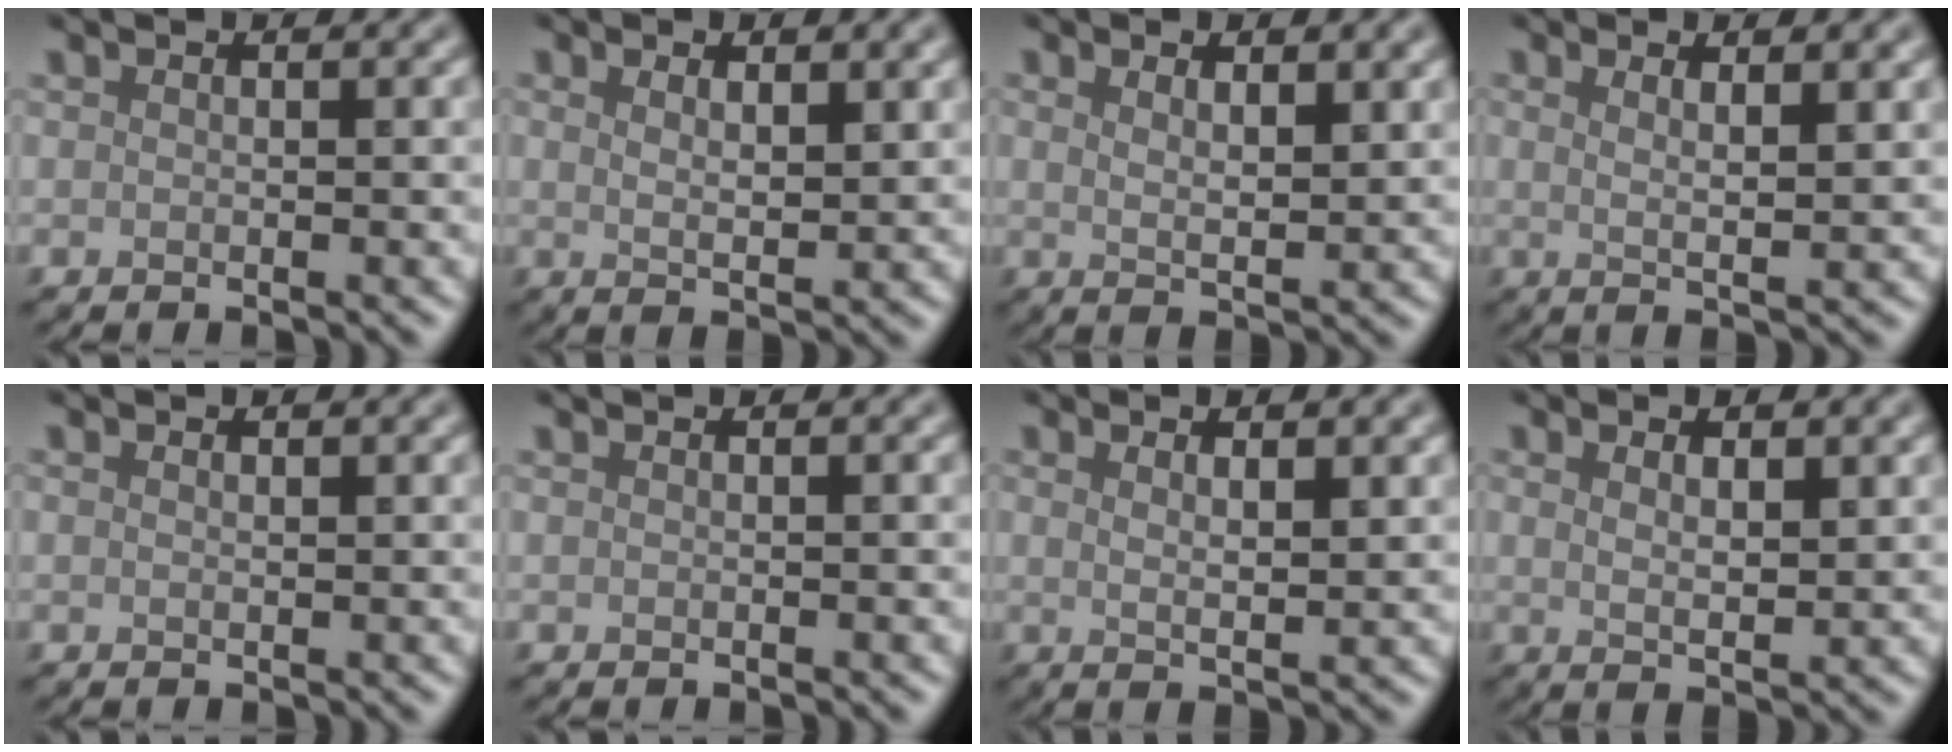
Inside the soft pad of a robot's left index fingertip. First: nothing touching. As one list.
[{"total": 2.9, "force": [1.4, 0.8, 2.4], "torque": [-0.035, -0.003, 0.022]}, {"total": 3.1, "force": [1.5, 0.9, 2.6], "torque": [-0.037, -0.004, 0.025]}, {"total": 3.8, "force": [1.5, 1.0, 3.3], "torque": [-0.042, 0.002, 0.009]}, {"total": 0.6, "force": [0.3, 0.3, 0.4], "torque": [-0.008, 0.000, 0.005]}, {"total": 0.0}, {"total": 3.6, "force": [1.4, 0.9, 3.2], "torque": [-0.040, -0.001, 0.017]}, {"total": 3.2, "force": [1.4, 1.0, 2.8], "torque": [-0.044, -0.001, 0.021]}]